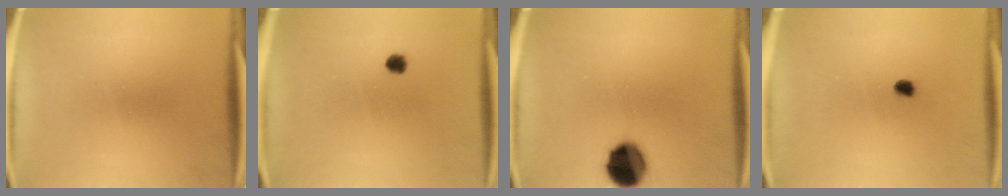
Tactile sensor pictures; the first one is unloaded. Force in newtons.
{"total": 1.7}
{"total": 12.3}
{"total": 1.7}